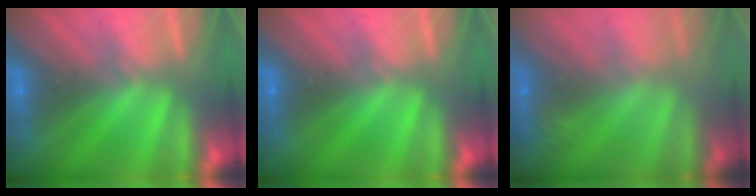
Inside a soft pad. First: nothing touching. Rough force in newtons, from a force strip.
{"total": 0.0}
{"total": 2.6}